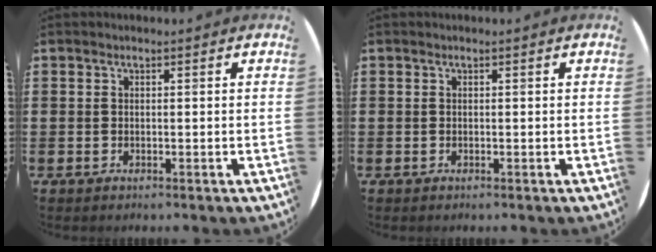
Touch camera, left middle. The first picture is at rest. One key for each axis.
{"total": 0.0}